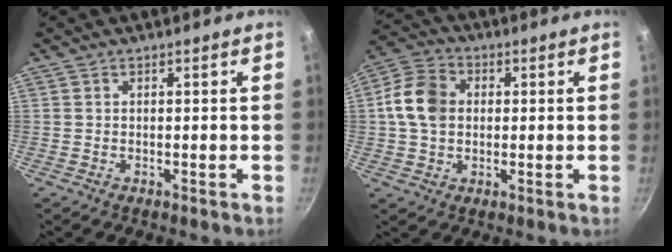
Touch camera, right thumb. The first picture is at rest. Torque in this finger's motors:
{"motor_torque": [0.17, 0.18, 0.24, -0.22, 0.06]}